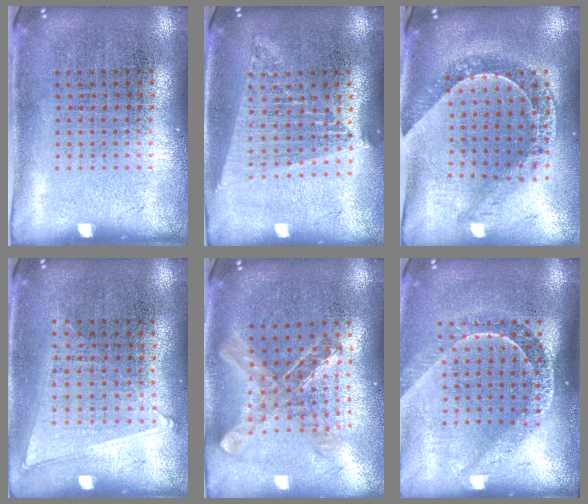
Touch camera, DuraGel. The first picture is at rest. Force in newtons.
{"total": 1.7, "press": 1.6, "slide": 0.7}
{"total": 1.0, "press": 1.0, "slide": 0.3}
{"total": 1.0, "press": 0.9, "slide": 0.5}
{"total": 0.9, "press": 0.9, "slide": 0.1}
{"total": 2.1, "press": 1.6, "slide": 1.3}